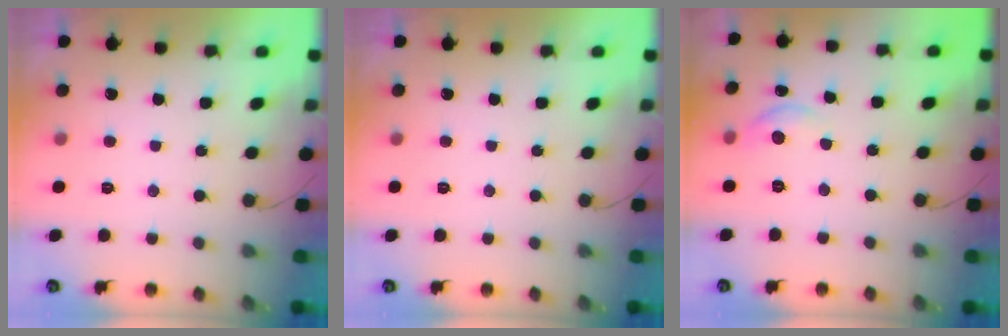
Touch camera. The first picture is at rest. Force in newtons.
{"total": 0.0}
{"total": 5.3, "press": 5.3, "slide": 0.7}